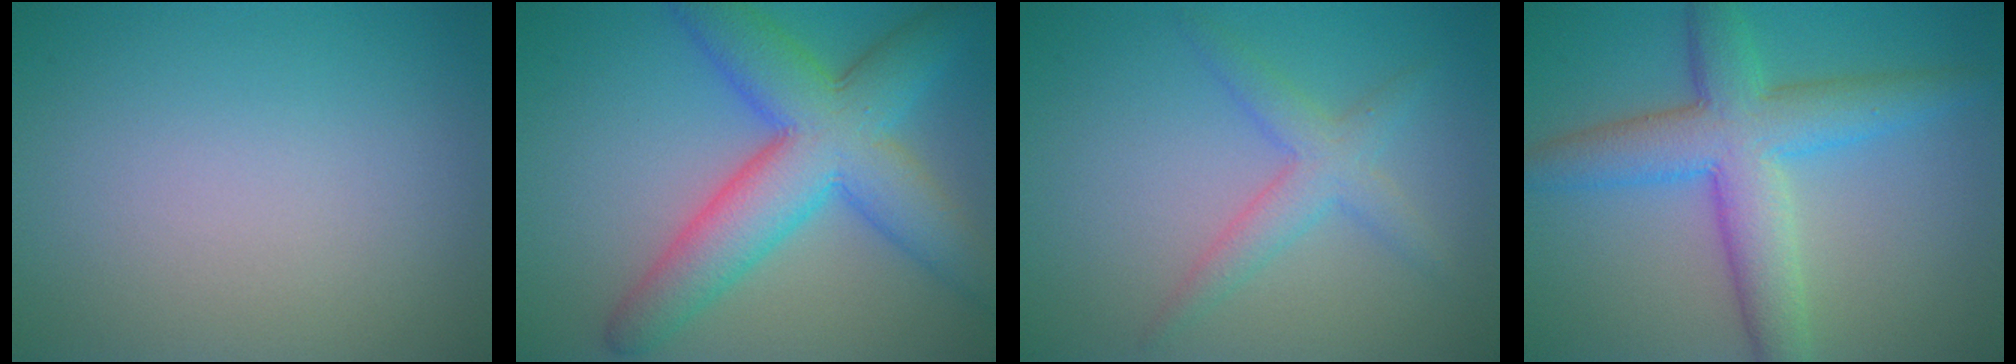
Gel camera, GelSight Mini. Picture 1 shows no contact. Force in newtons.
{"total": 9.4, "press": 9.4, "slide": 0.1}
{"total": 2.9, "press": 2.9, "slide": 0.1}
{"total": 7.0, "press": 7.0, "slide": 0.1}